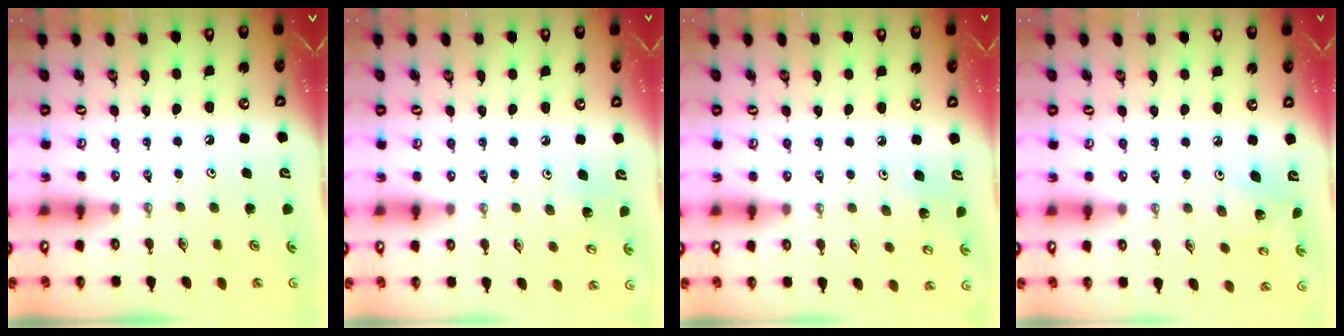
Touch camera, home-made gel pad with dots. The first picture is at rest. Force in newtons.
{"total": 5.3, "press": 5.3, "slide": 0.3}
{"total": 5.3, "press": 5.3, "slide": 0.5}
{"total": 3.4, "press": 3.4, "slide": 0.2}